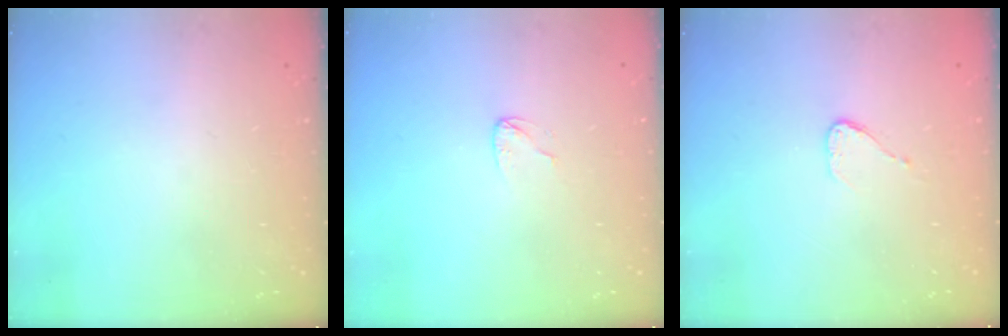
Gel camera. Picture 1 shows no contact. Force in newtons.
{"total": 3.6, "press": 3.6, "slide": 0.2}
{"total": 4.2, "press": 4.2, "slide": 0.4}